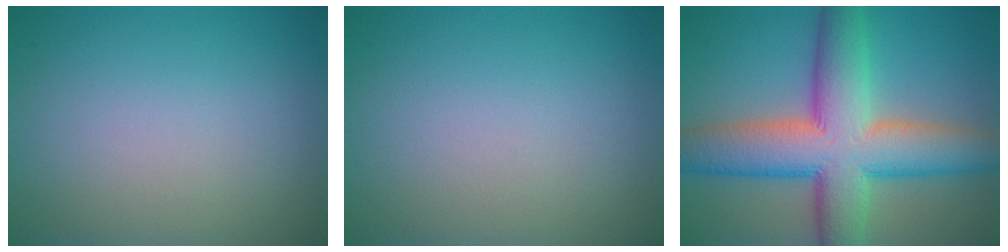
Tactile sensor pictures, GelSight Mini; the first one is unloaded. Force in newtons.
{"total": 0.0}
{"total": 11.6, "press": 11.6, "slide": 0.7}